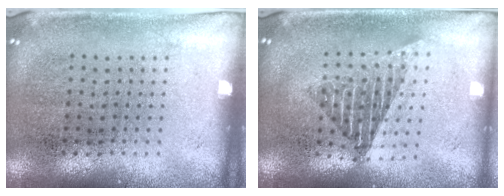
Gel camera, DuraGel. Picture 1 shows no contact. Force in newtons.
{"total": 1.7, "press": 1.4, "slide": 1.1}